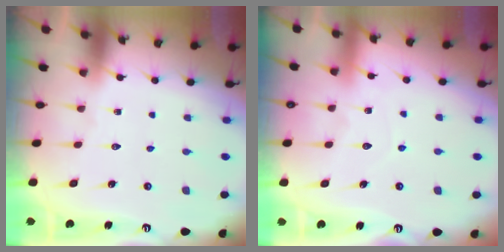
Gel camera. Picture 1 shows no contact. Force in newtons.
{"total": 4.9, "press": 4.9, "slide": 0.4}